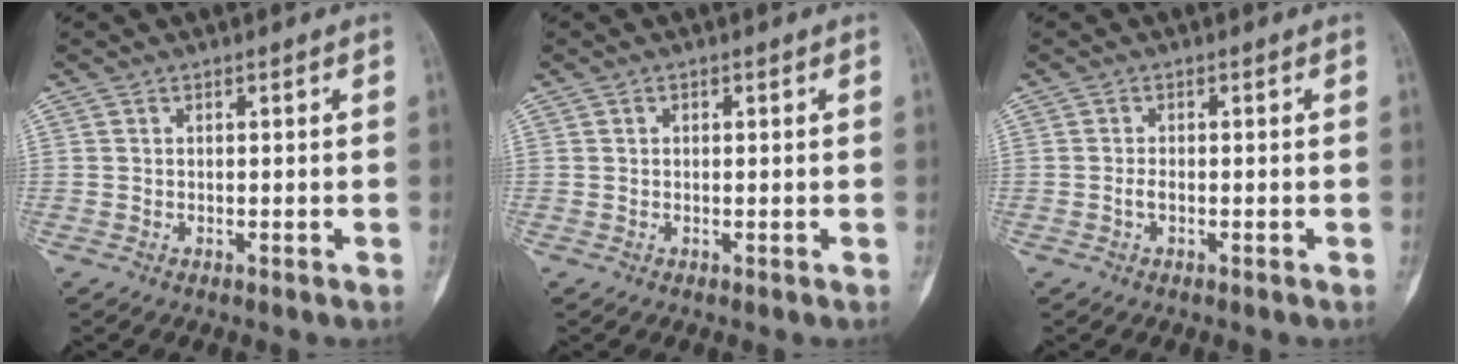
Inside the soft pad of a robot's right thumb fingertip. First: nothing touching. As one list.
[{"total": 0.6, "force": [0.1, 0.5, 0.2], "torque": [0.001, 0.002, 0.001]}, {"total": 1.1, "force": [-0.4, 0.5, 0.9], "torque": [-0.021, 0.000, -0.007]}]